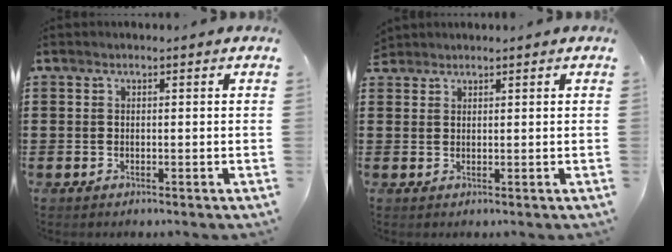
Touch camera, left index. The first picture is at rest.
{"total": 1.2, "force": [1.2, 0.3, 0.0], "torque": [-0.002, 0.000, 0.024]}